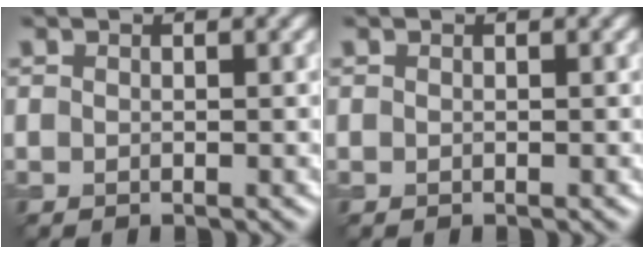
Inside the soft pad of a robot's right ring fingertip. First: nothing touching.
{"total": 0.0}